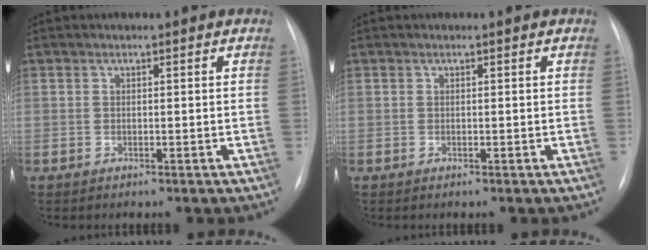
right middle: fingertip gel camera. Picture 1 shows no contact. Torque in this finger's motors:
{"motor_torque": [0.28, -0.48, 0.06, 0.01]}